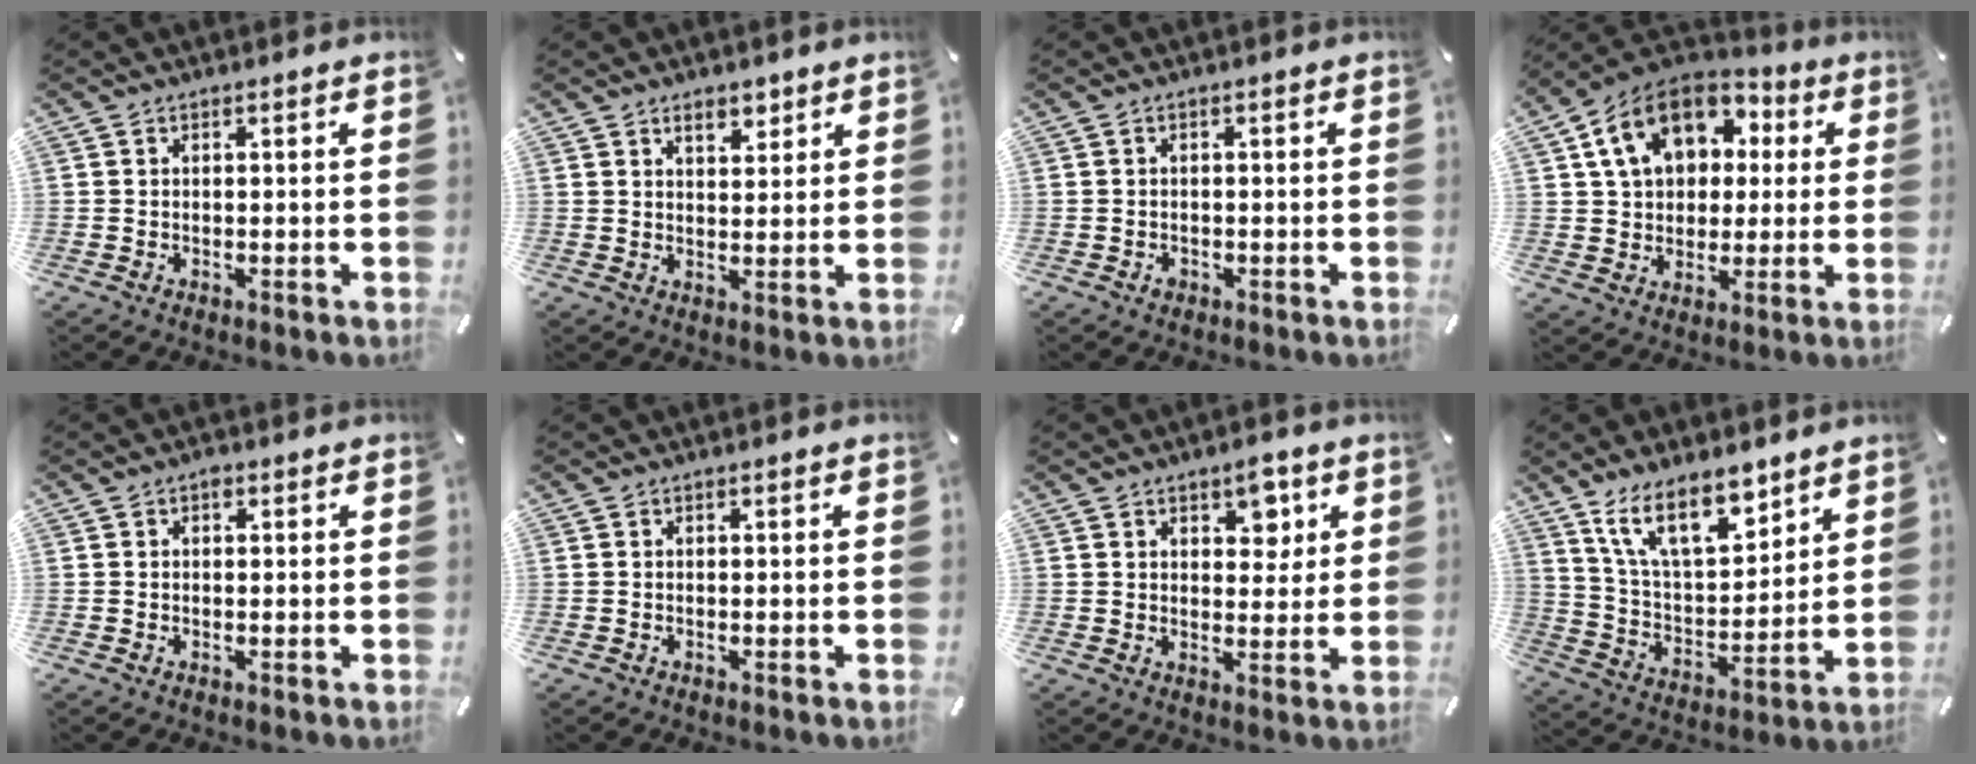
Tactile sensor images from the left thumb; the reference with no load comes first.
{"total": 4.4, "force": [3.0, 2.4, 2.1], "torque": [-0.025, -0.009, 0.050]}
{"total": 1.2, "force": [-0.5, 1.0, 0.6], "torque": [-0.013, 0.003, -0.011]}
{"total": 14.8, "force": [4.8, 11.5, 7.9], "torque": [-0.146, -0.001, 0.092]}
{"total": 1.0, "force": [0.3, 0.8, 0.5], "torque": [-0.004, 0.003, 0.002]}
{"total": 0.0}
{"total": 6.2, "force": [3.4, 3.9, 3.4], "torque": [-0.013, -0.016, 0.048]}
{"total": 15.5, "force": [11.3, 6.6, 8.3], "torque": [-0.157, -0.059, 0.206]}